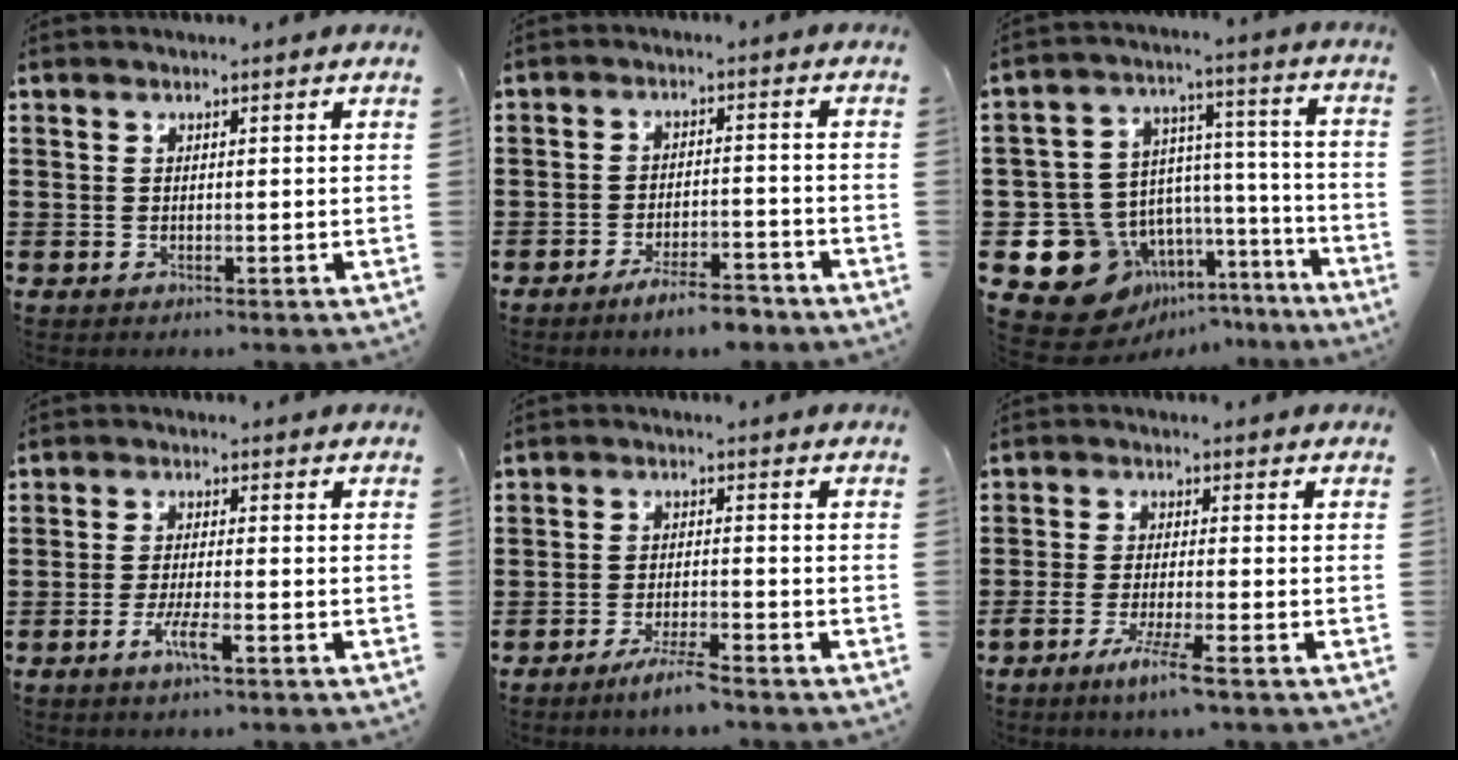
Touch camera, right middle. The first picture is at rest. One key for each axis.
{"total": 5.3, "fx": -4.5, "fy": 0.6, "fz": 2.8, "tx": -0.050, "ty": 0.000, "tz": -0.083}
{"total": 12.4, "fx": -9.4, "fy": 7.9, "fz": 1.7, "tx": -0.069, "ty": 0.010, "tz": -0.167}
{"total": 4.2, "fx": -2.1, "fy": 0.6, "fz": 3.6, "tx": -0.077, "ty": -0.008, "tz": -0.042}
{"total": 4.0, "fx": -3.2, "fy": 0.1, "fz": 2.5, "tx": -0.047, "ty": -0.002, "tz": -0.057}
{"total": 4.8, "fx": -3.2, "fy": -0.2, "fz": 3.6, "tx": -0.072, "ty": -0.013, "tz": -0.058}